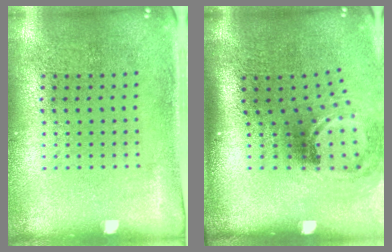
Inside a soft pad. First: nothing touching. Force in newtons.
{"total": 2.0, "press": 1.3, "slide": 1.5}